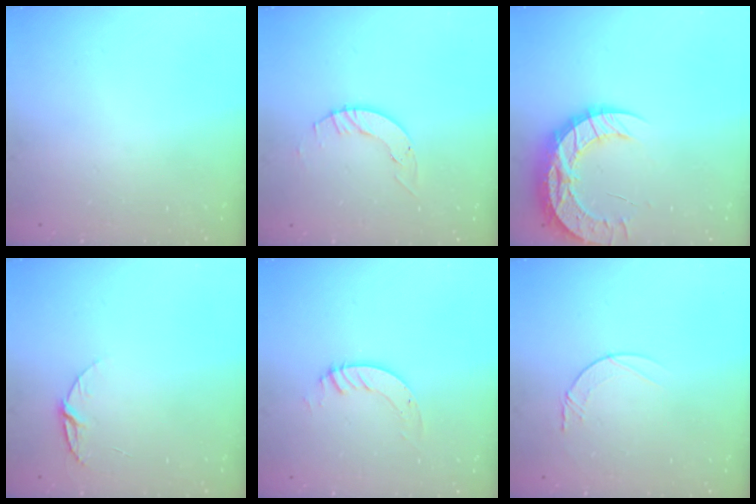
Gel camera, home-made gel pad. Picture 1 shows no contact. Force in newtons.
{"total": 3.9, "press": 3.9, "slide": 0.4}
{"total": 13.4, "press": 13.4, "slide": 1.0}
{"total": 5.7, "press": 5.7, "slide": 0.6}
{"total": 3.7, "press": 3.7, "slide": 0.2}
{"total": 4.2, "press": 4.2, "slide": 0.5}